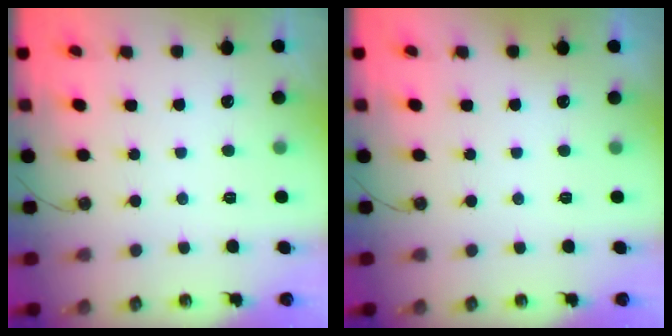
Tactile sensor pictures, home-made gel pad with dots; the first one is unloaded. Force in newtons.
{"total": 0.0}